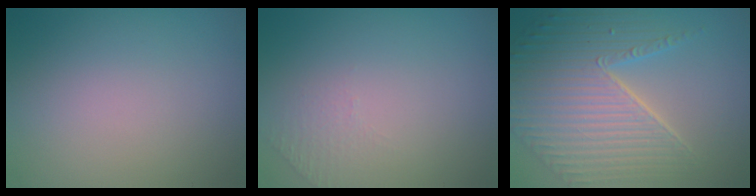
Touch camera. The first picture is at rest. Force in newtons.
{"total": 1.0, "press": 0.5, "slide": 0.9}
{"total": 6.9, "press": 5.5, "slide": 4.2}